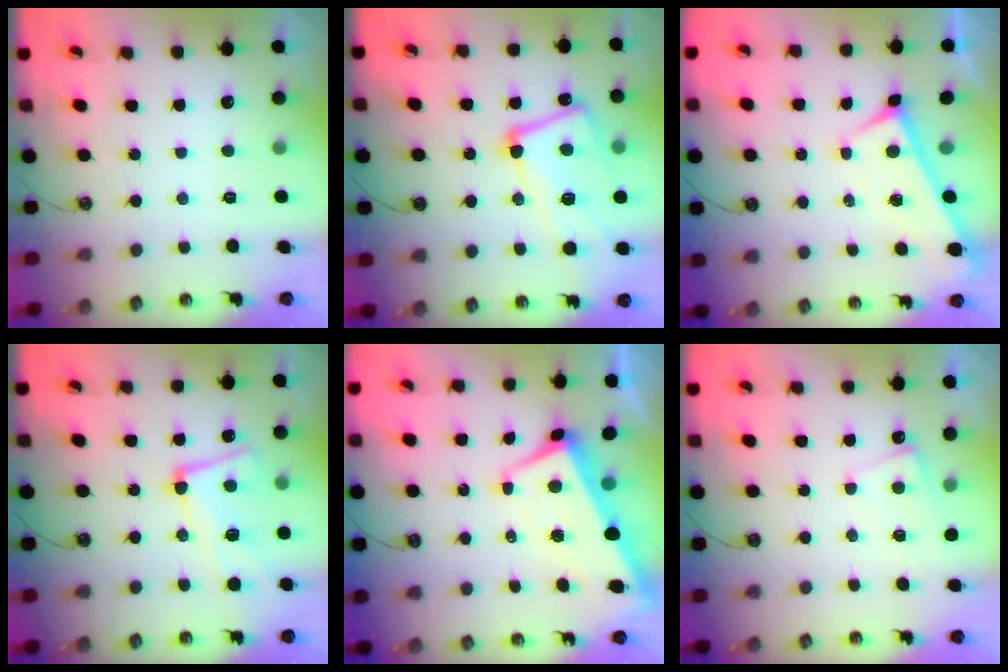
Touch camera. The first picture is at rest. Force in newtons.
{"total": 12.6, "press": 12.5, "slide": 2.0}
{"total": 0.0}
{"total": 7.8, "press": 7.6, "slide": 1.4}
{"total": 1.6, "press": 0.9, "slide": 1.3}
{"total": 1.1, "press": 1.0, "slide": 0.2}